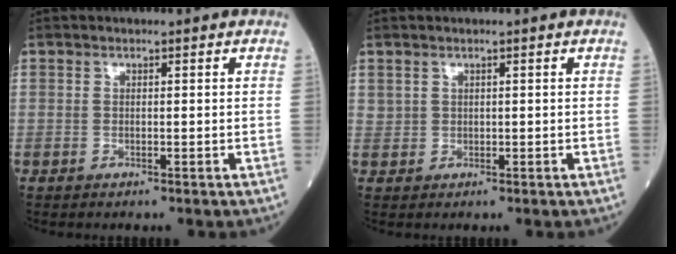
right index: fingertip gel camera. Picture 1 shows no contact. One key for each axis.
{"total": 0.8, "fx": 0.5, "fy": 0.5, "fz": 0.0, "tx": 0.007, "ty": 0.007, "tz": 0.012}